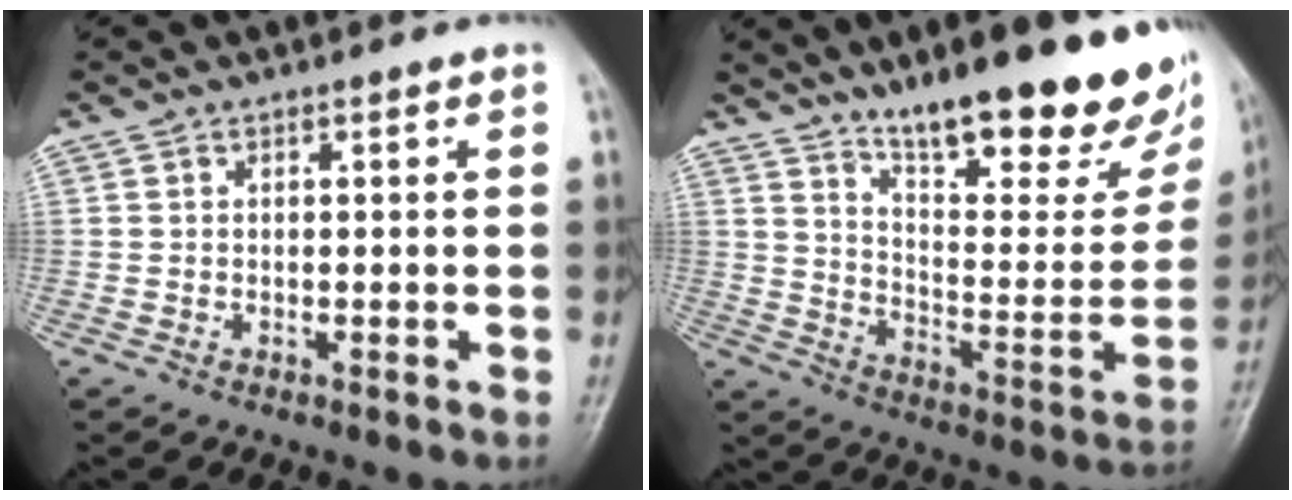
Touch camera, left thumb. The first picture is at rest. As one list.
[{"total": 27.0, "force": [18.3, 7.6, 18.3], "torque": [-0.218, -0.094, 0.277]}]